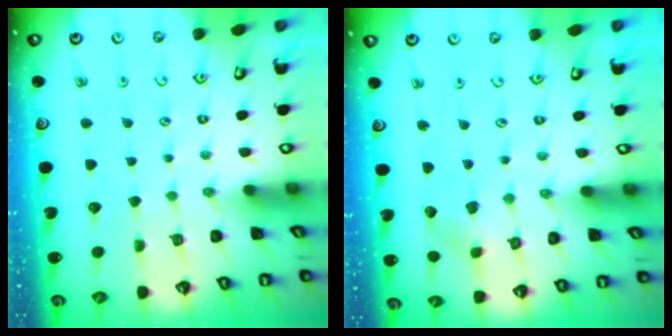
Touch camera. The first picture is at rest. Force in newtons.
{"total": 2.4, "press": 2.4, "slide": 0.2}